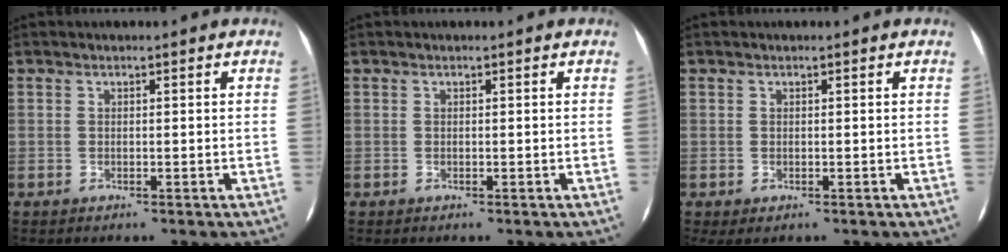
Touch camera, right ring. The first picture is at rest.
{"total": 0.0}
{"total": 0.9, "force": [-0.2, 0.6, 0.7], "torque": [-0.016, -0.003, 0.003]}